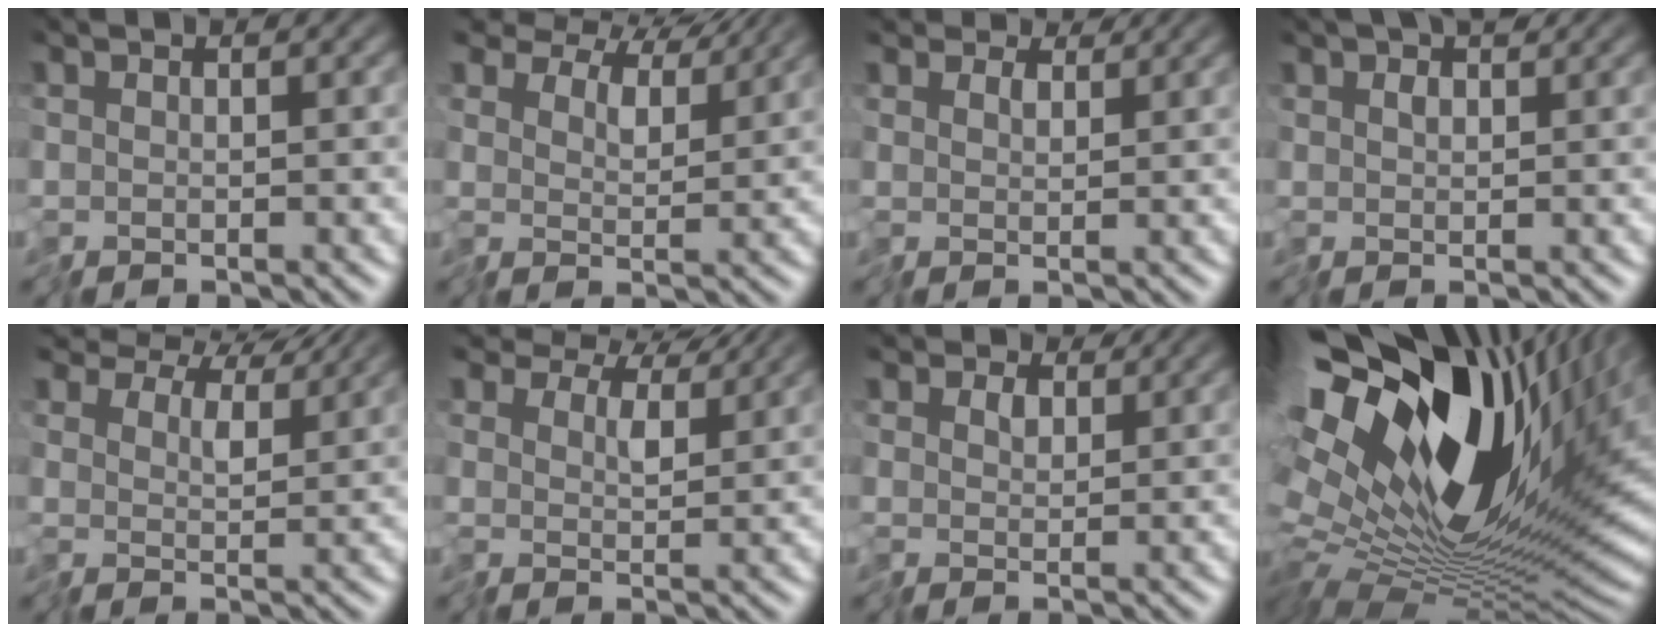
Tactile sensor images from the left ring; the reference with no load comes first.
{"total": 9.1, "force": [7.4, 4.0, 3.3], "torque": [-0.094, 0.011, 0.117]}
{"total": 2.0, "force": [1.6, 1.0, 0.5], "torque": [-0.016, 0.003, 0.020]}
{"total": 2.9, "force": [1.5, 1.5, 1.9], "torque": [-0.034, 0.010, 0.020]}
{"total": 8.3, "force": [6.9, 3.4, 3.1], "torque": [-0.080, 0.011, 0.101]}
{"total": 7.4, "force": [5.7, 3.6, 3.1], "torque": [-0.079, 0.011, 0.082]}
{"total": 2.0, "force": [1.3, 1.4, 0.6], "torque": [-0.023, 0.000, 0.014]}
{"total": 18.0, "force": [4.4, 8.3, 15.4], "torque": [-0.268, -0.018, 0.089]}